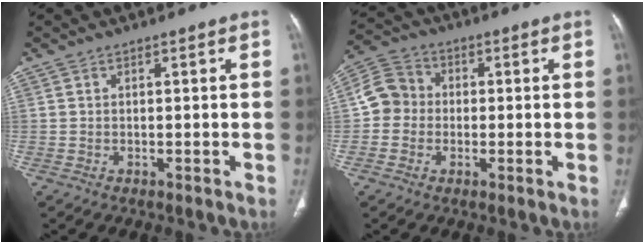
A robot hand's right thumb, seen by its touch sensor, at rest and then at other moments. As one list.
[{"total": 7.2, "force": [-0.4, 6.6, 2.8], "torque": [-0.036, 0.022, -0.024]}]